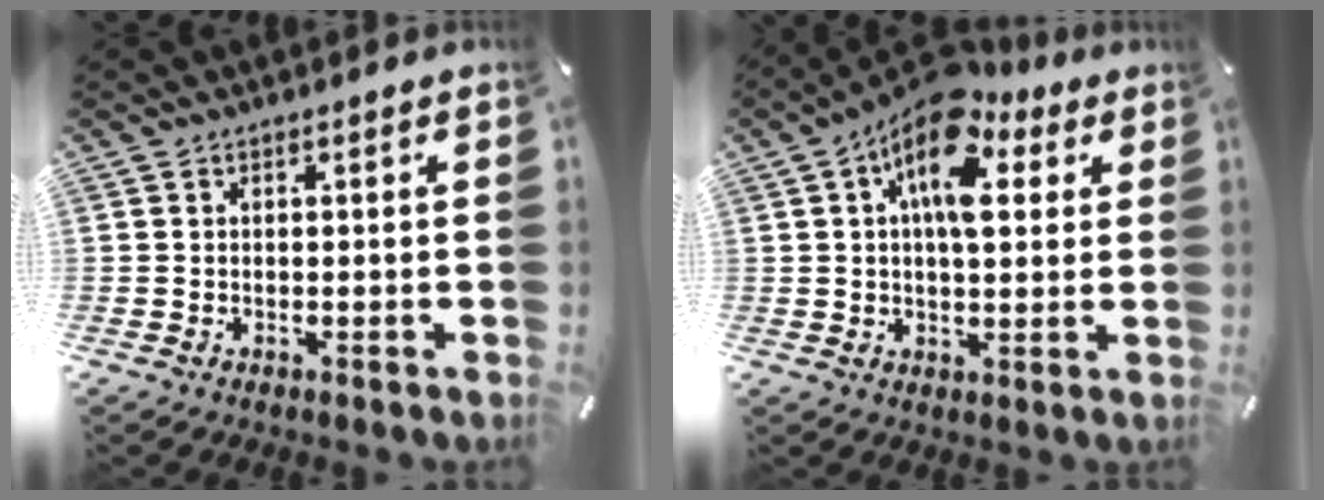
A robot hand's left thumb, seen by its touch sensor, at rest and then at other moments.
{"total": 15.0, "force": [6.8, 7.3, 11.1], "torque": [-0.183, -0.034, 0.116]}